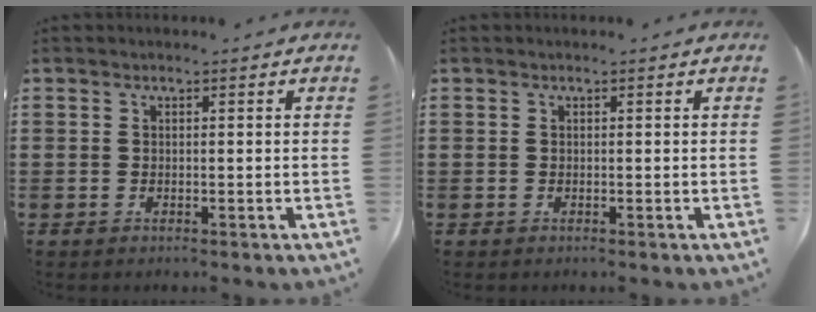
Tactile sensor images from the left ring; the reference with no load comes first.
{"total": 0.0}